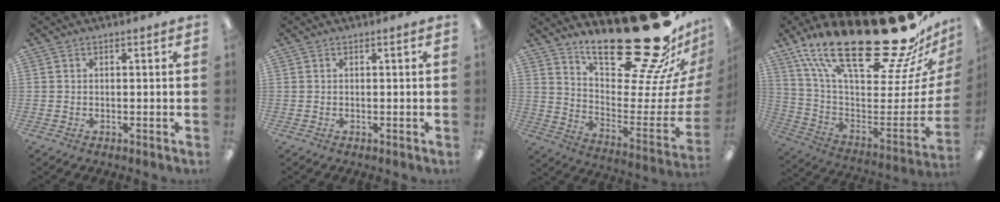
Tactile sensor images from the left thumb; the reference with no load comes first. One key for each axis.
{"total": 0.0}
{"total": 32.4, "fx": 23.2, "fy": 10.9, "fz": 19.8, "tx": -0.255, "ty": -0.171, "tz": 0.394}
{"total": 32.6, "fx": 22.6, "fy": 11.2, "fz": 20.7, "tx": -0.301, "ty": -0.172, "tz": 0.408}